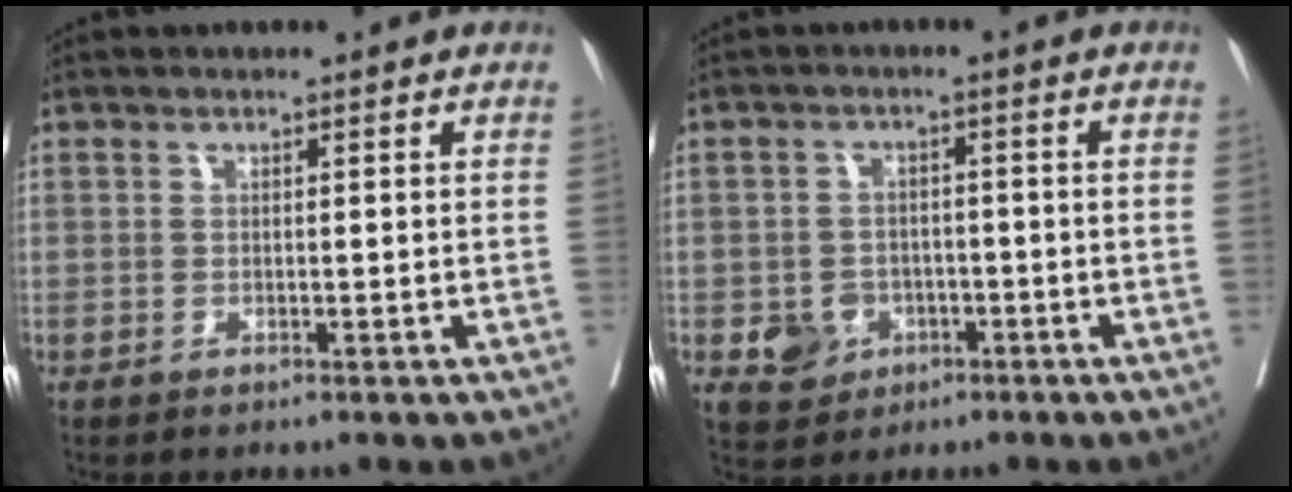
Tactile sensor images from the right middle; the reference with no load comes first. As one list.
[{"total": 5.0, "force": [-2.0, 4.3, 1.7], "torque": [-0.020, 0.006, -0.022]}]